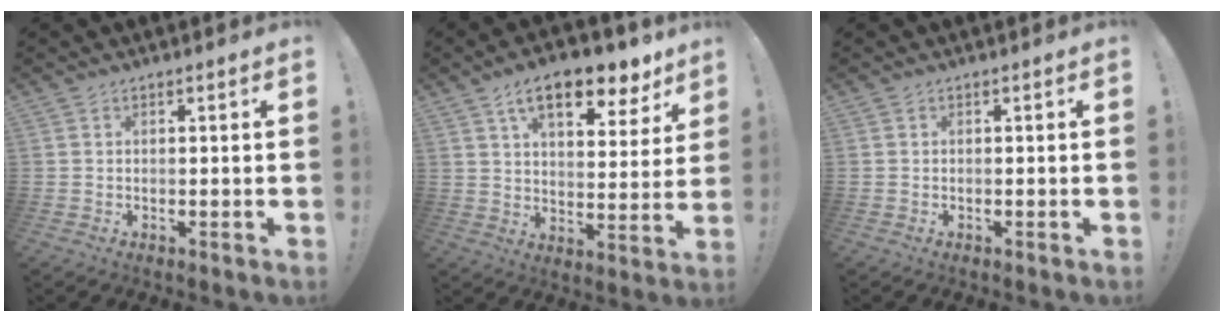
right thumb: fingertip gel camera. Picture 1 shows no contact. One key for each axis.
{"total": 14.9, "fx": 9.2, "fy": 6.4, "fz": 9.9, "tx": -0.143, "ty": -0.052, "tz": 0.152}
{"total": 0.0}